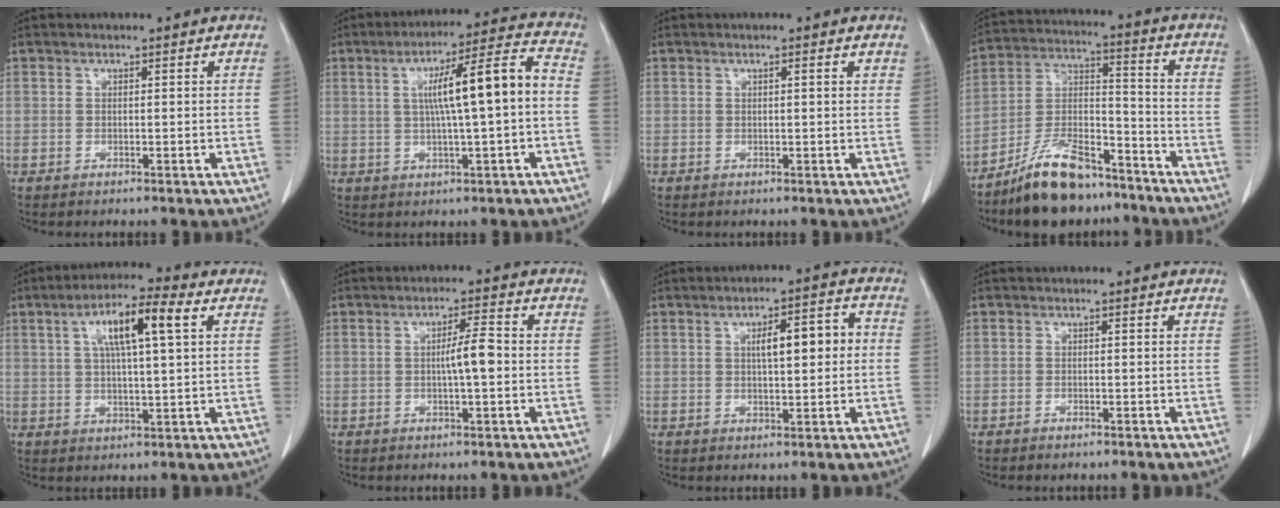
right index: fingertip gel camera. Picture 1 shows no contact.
{"total": 11.6, "force": [0.3, 0.4, 11.6], "torque": [-0.184, 0.022, 0.004]}
{"total": 1.1, "force": [0.6, 0.1, 1.0], "torque": [-0.017, 0.002, 0.005]}
{"total": 13.5, "force": [-10.5, 4.5, 7.1], "torque": [-0.139, 0.011, -0.192]}
{"total": 9.9, "force": [3.4, 1.3, 9.2], "torque": [-0.166, 0.020, 0.055]}
{"total": 4.2, "force": [-0.2, 0.3, 4.2], "torque": [-0.069, 0.007, -0.003]}
{"total": 6.8, "force": [0.8, 1.7, 6.5], "torque": [-0.101, 0.021, 0.014]}
{"total": 0.7, "force": [-0.6, 0.2, 0.3], "torque": [-0.010, -0.001, -0.008]}